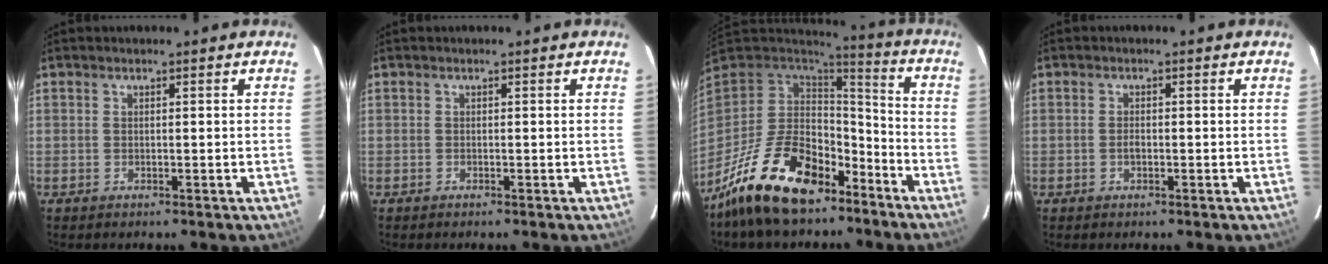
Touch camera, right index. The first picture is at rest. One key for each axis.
{"total": 0.0}
{"total": 20.9, "fx": -13.4, "fy": 10.4, "fz": 12.3, "tx": -0.244, "ty": -0.002, "tz": -0.214}
{"total": 1.2, "fx": -0.4, "fy": 0.8, "fz": 0.9, "tx": -0.016, "ty": 0.002, "tz": -0.007}